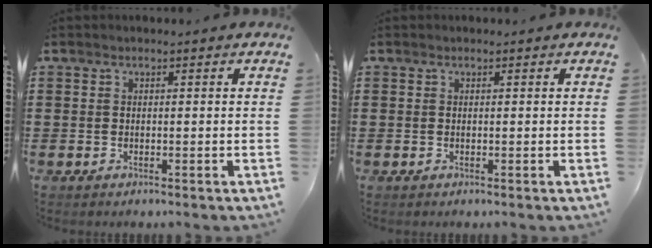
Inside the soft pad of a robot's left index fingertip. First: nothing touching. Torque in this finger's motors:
{"motor_torque": [-0.14, 0.09, 0.00, -0.01]}